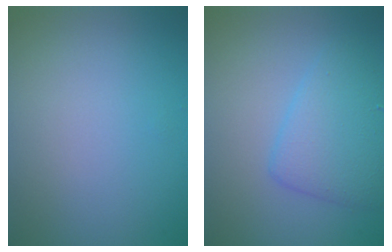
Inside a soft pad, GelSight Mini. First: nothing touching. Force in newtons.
{"total": 4.0, "press": 4.0, "slide": 0.3}